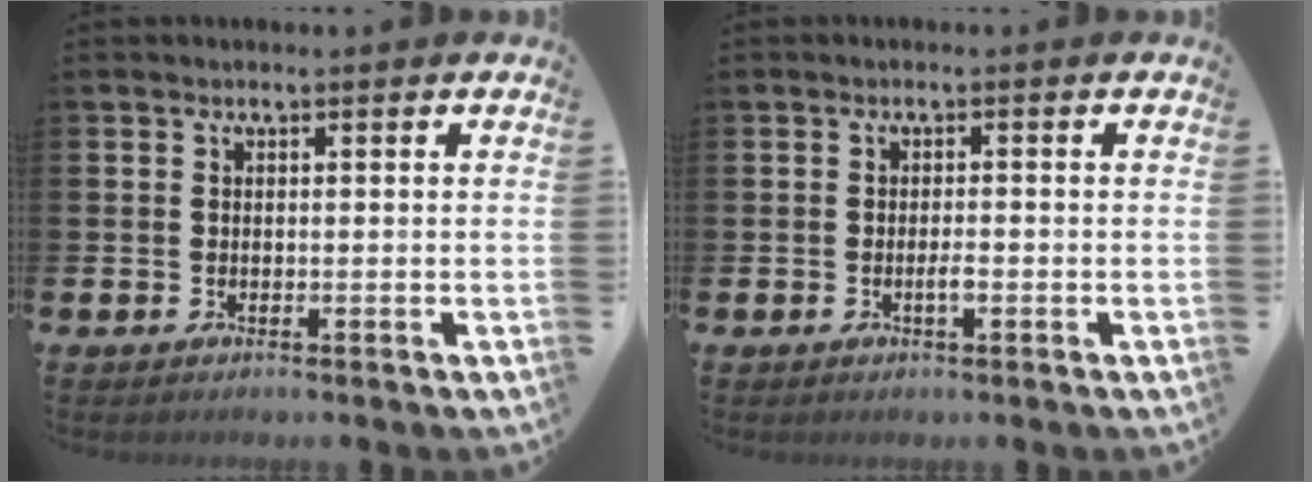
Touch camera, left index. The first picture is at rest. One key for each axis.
{"total": 1.4, "fx": -0.7, "fy": 0.3, "fz": 1.2, "tx": -0.017, "ty": -0.003, "tz": -0.013}